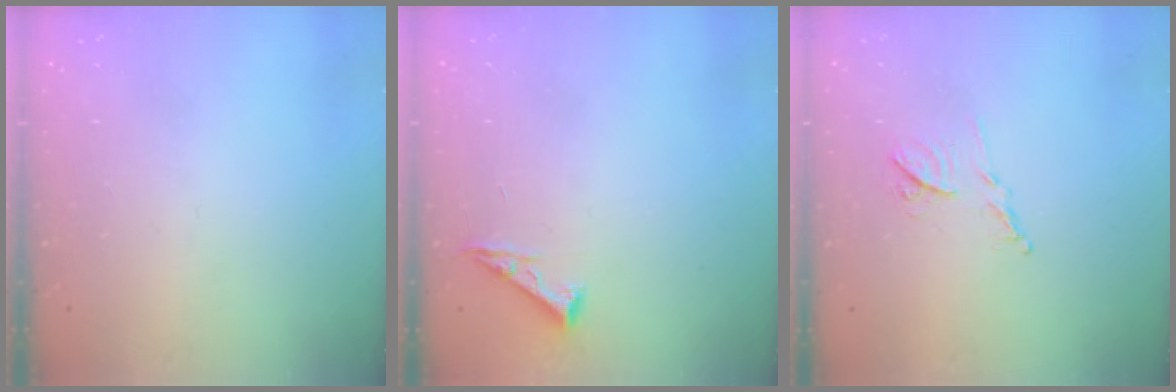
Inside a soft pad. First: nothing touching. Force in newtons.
{"total": 4.3, "press": 4.3, "slide": 0.6}
{"total": 8.7, "press": 8.7, "slide": 0.4}